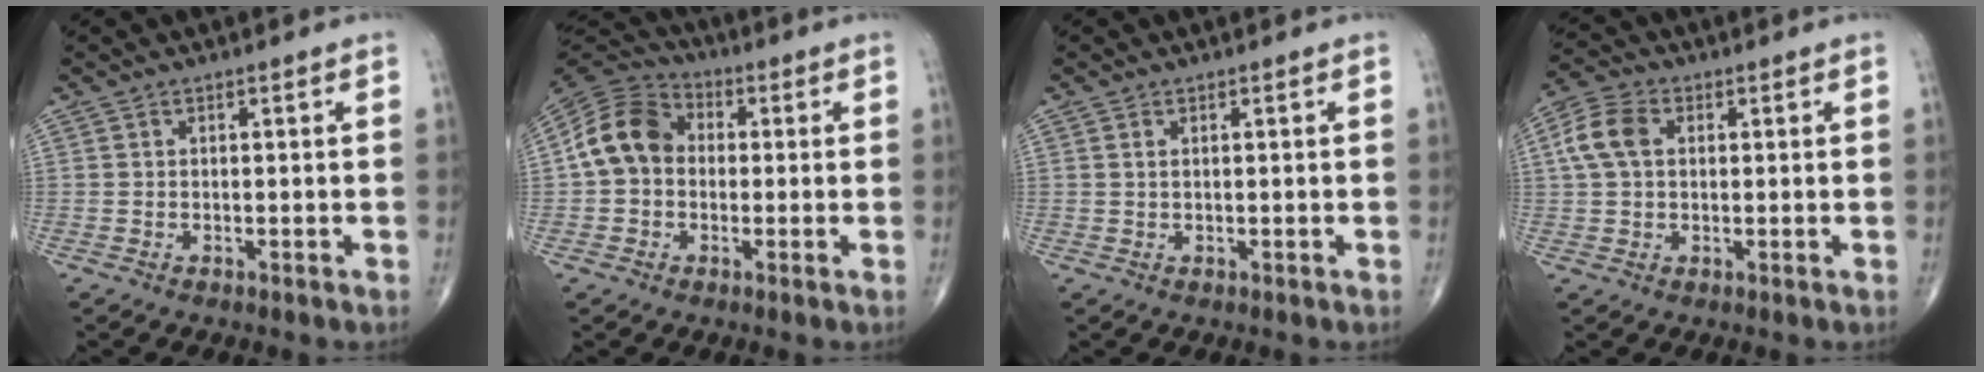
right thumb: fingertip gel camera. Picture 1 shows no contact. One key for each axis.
{"total": 10.9, "fx": 0.3, "fy": 8.7, "fz": 6.5, "tx": -0.111, "ty": 0.032, "tz": -0.012}
{"total": 0.6, "fx": 0.3, "fy": 0.3, "fz": 0.5, "tx": -0.012, "ty": 0.004, "tz": 0.007}
{"total": 7.1, "fx": 1.4, "fy": 4.9, "fz": 5.0, "tx": -0.106, "ty": 0.017, "tz": 0.023}